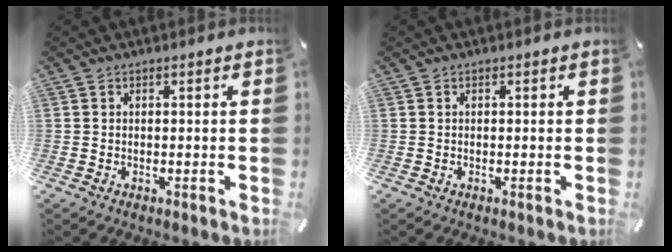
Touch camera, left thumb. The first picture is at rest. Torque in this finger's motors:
{"motor_torque": [0.00, 0.00, 0.00, 0.01, 0.00]}